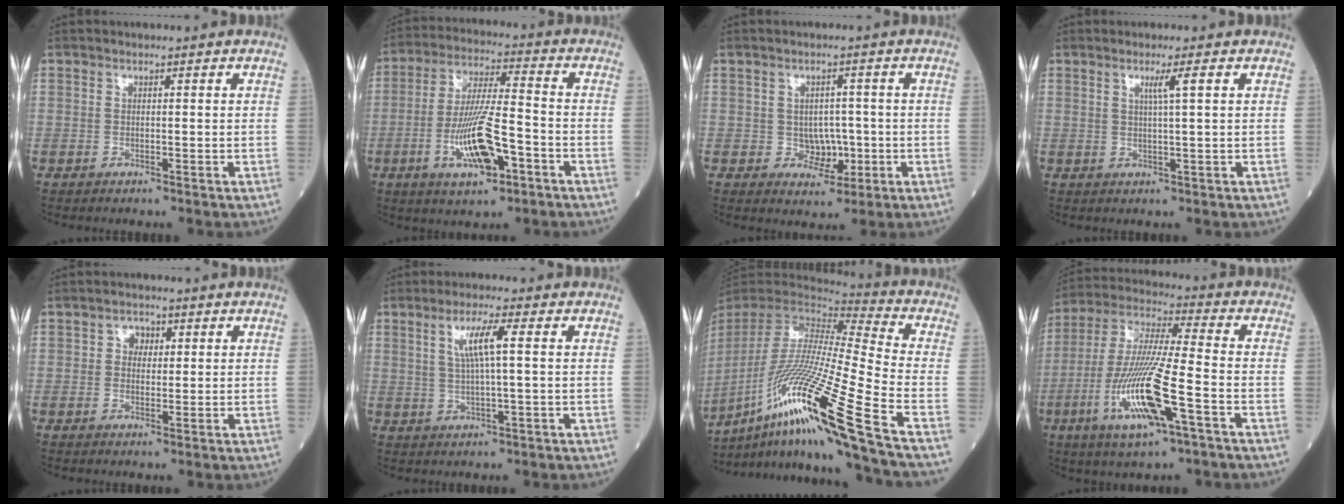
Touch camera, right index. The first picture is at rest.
{"total": 11.3, "force": [-4.3, 2.3, 10.2], "torque": [-0.197, -0.002, -0.074]}
{"total": 3.8, "force": [-0.7, 2.9, 2.4], "torque": [-0.026, 0.005, -0.003]}
{"total": 2.4, "force": [0.9, -0.6, 2.2], "torque": [-0.039, -0.001, 0.018]}
{"total": 2.4, "force": [0.7, 1.9, 1.3], "torque": [-0.016, 0.006, 0.008]}
{"total": 5.3, "force": [1.5, 0.0, 5.1], "torque": [-0.098, 0.003, 0.030]}
{"total": 27.4, "force": [-16.1, -2.1, 22.1], "torque": [-0.414, -0.058, -0.295]}
{"total": 16.4, "force": [-5.8, 1.3, 15.2], "torque": [-0.315, -0.016, -0.107]}